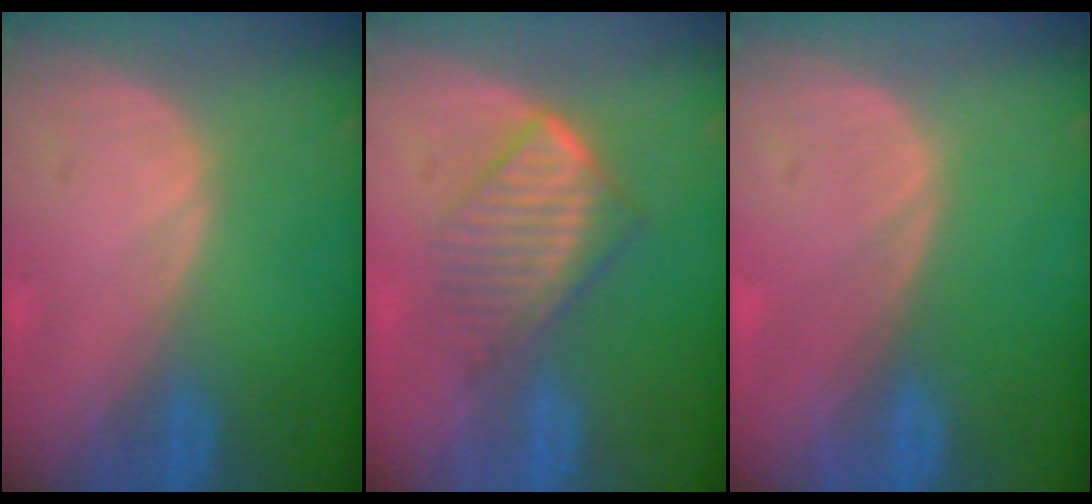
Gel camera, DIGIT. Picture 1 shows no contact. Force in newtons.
{"total": 7.0, "press": 6.0, "slide": 3.6}
{"total": 0.0}